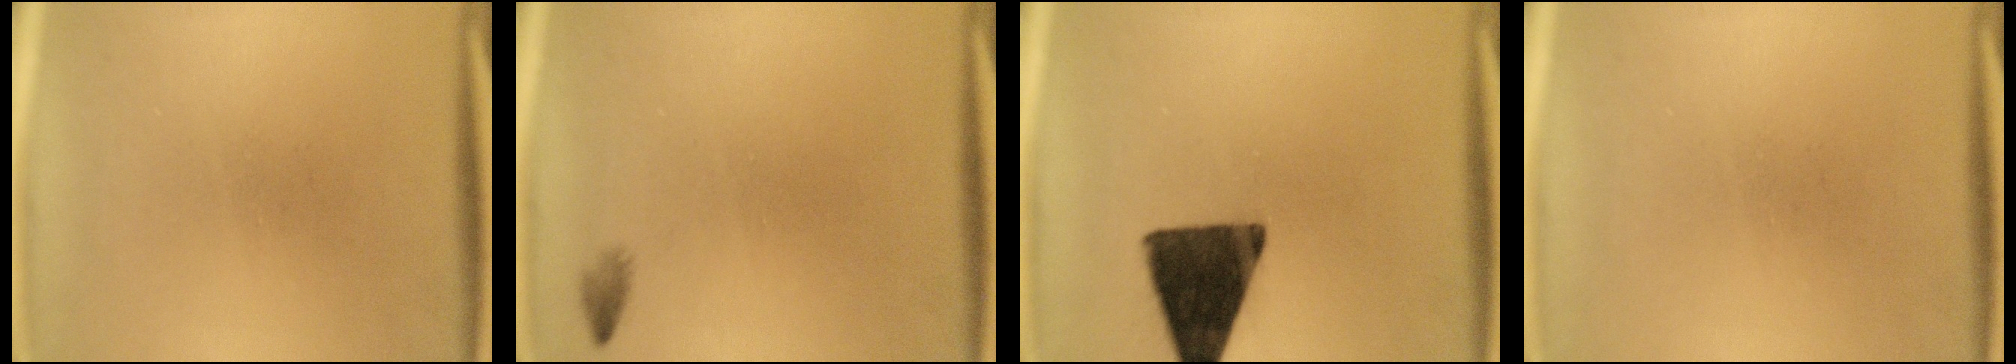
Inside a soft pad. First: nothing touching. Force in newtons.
{"total": 0.8}
{"total": 14.5}
{"total": 0.0}